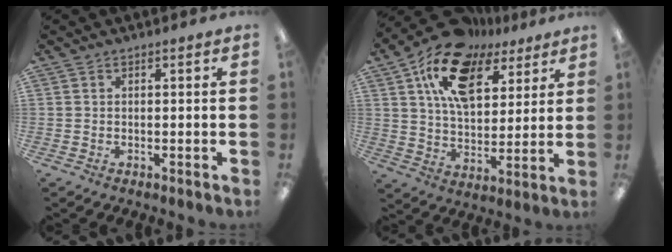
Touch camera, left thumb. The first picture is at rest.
{"total": 17.5, "force": [10.6, 9.6, 10.1], "torque": [-0.187, -0.039, 0.191]}